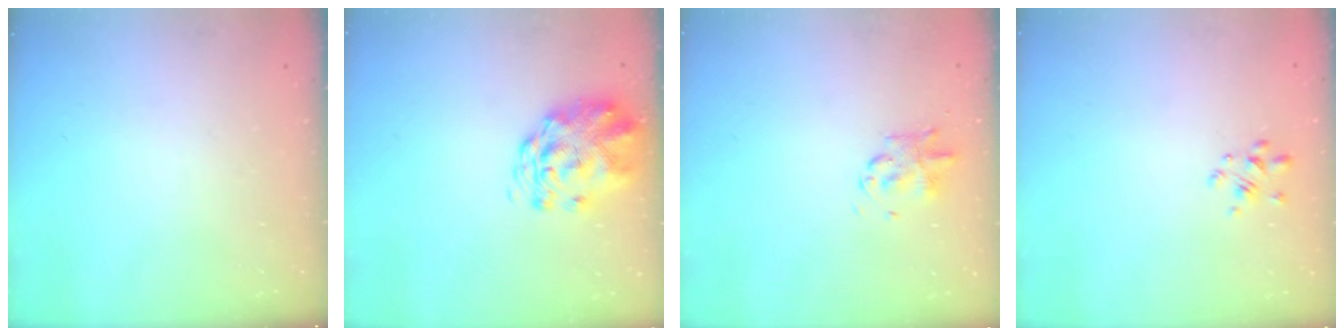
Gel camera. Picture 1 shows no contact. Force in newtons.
{"total": 3.0, "press": 2.8, "slide": 1.1}
{"total": 2.8, "press": 2.8, "slide": 0.6}
{"total": 2.6, "press": 2.3, "slide": 1.2}